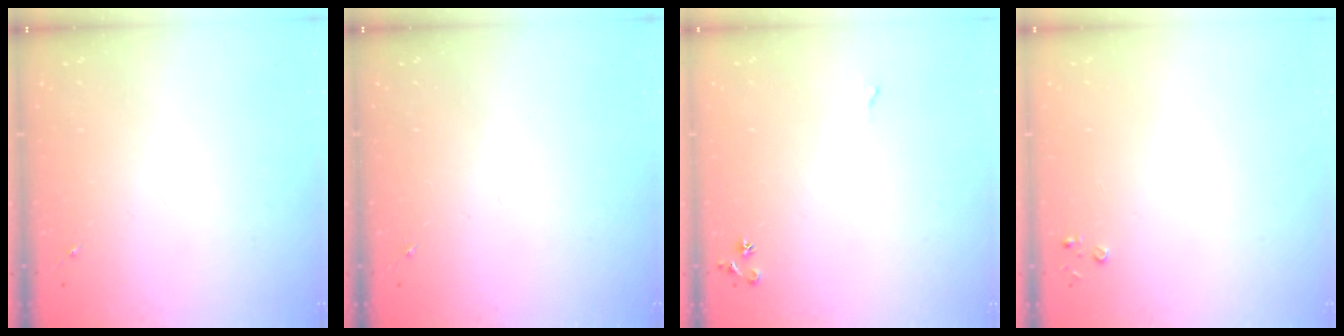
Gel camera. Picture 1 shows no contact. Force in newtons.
{"total": 0.0}
{"total": 6.7, "press": 6.6, "slide": 1.0}
{"total": 2.2, "press": 2.2, "slide": 0.3}